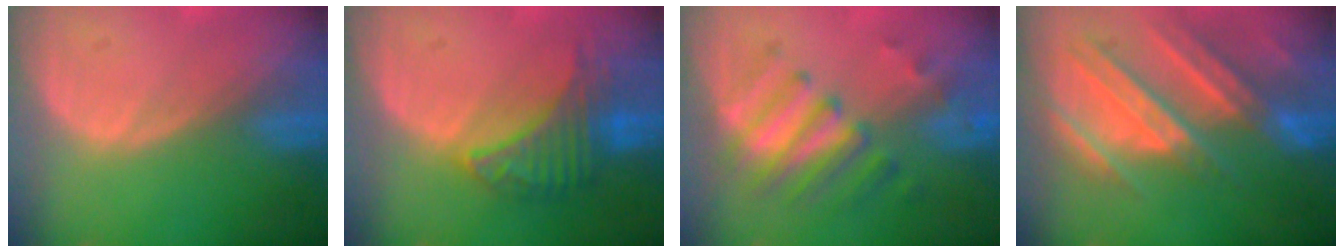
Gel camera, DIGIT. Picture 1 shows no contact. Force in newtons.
{"total": 6.6, "press": 6.6, "slide": 0.7}
{"total": 7.8, "press": 7.0, "slide": 3.5}
{"total": 10.4, "press": 9.6, "slide": 4.0}